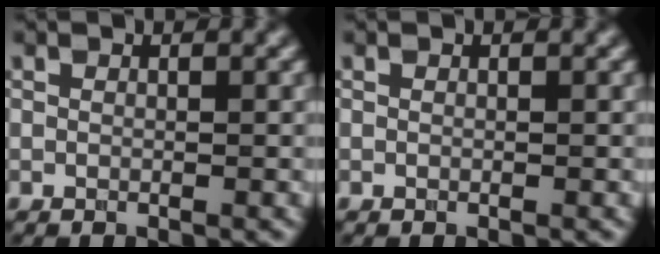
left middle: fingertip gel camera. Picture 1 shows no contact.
{"total": 0.0}